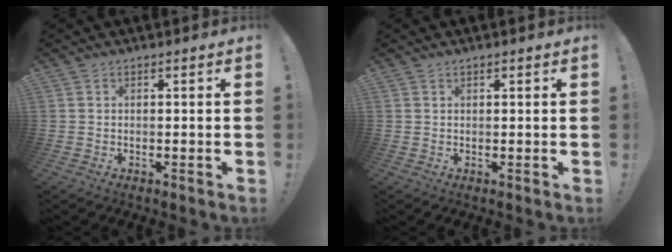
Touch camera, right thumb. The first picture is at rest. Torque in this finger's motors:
{"motor_torque": [0.36, -0.18, -0.18, 0.11, 0.04]}